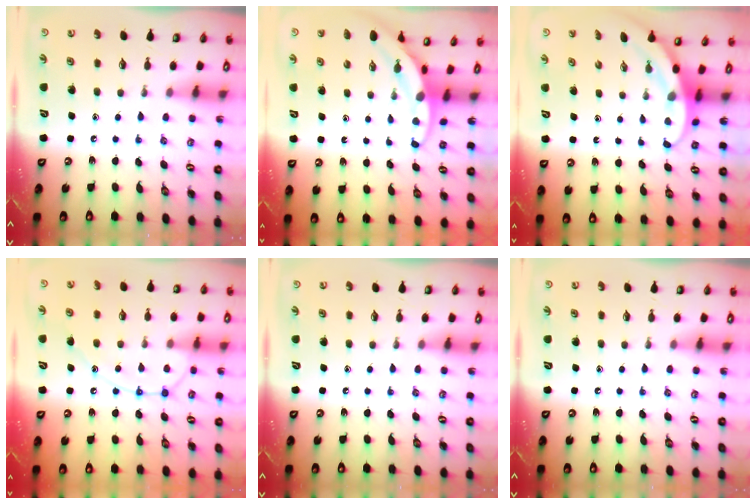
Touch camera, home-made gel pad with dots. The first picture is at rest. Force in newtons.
{"total": 4.0, "press": 4.0, "slide": 0.2}
{"total": 3.2, "press": 3.2, "slide": 0.1}
{"total": 13.7, "press": 13.6, "slide": 1.3}
{"total": 0.0}
{"total": 0.0}